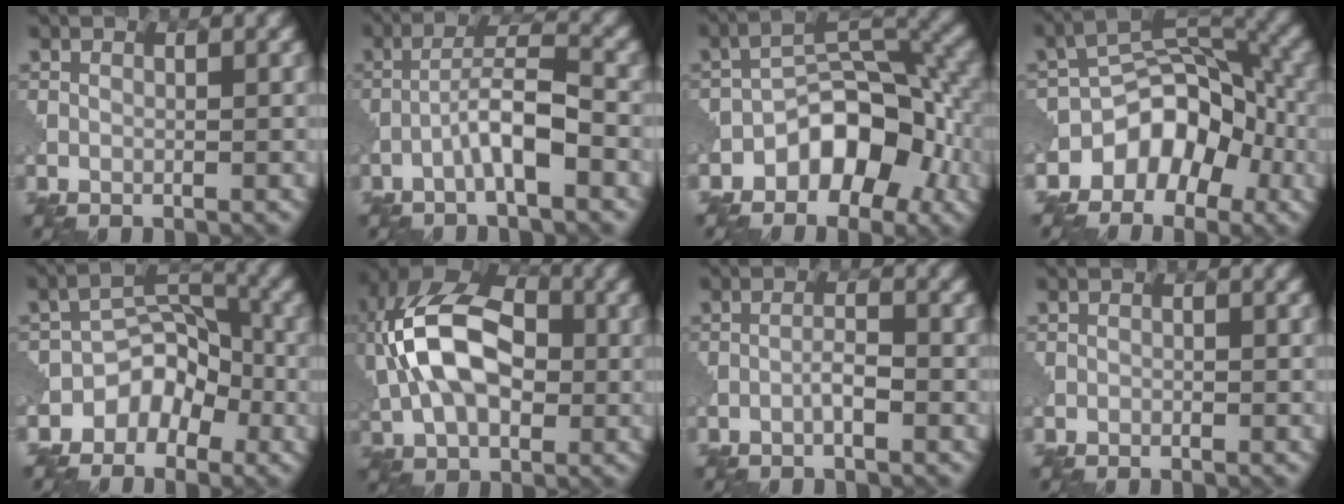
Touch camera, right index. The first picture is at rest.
{"total": 4.5, "force": [-2.1, 0.7, 3.9], "torque": [-0.069, 0.020, -0.045]}
{"total": 7.8, "force": [-3.5, 4.6, 5.2], "torque": [-0.053, 0.015, -0.070]}
{"total": 7.2, "force": [-3.6, 4.7, 4.0], "torque": [-0.043, 0.012, -0.070]}
{"total": 4.6, "force": [-2.6, 3.1, 2.1], "torque": [-0.011, 0.012, -0.052]}
{"total": 12.2, "force": [0.8, 7.7, 9.5], "torque": [-0.201, 0.026, -0.001]}
{"total": 1.6, "force": [-0.8, 0.2, 1.4], "torque": [-0.025, 0.006, -0.018]}
{"total": 0.0}